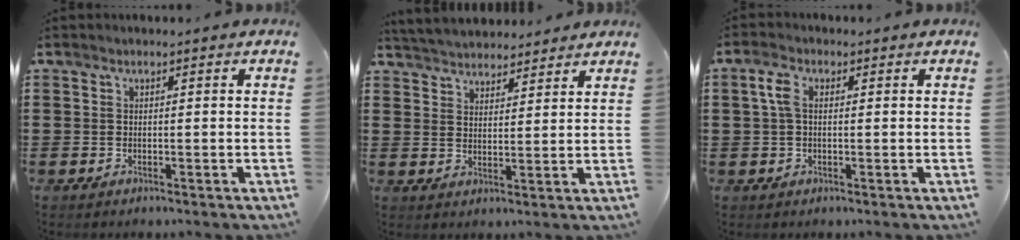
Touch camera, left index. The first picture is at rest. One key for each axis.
{"total": 4.1, "fx": 4.0, "fy": 0.6, "fz": 0.1, "tx": -0.018, "ty": -0.013, "tz": 0.074}
{"total": 3.5, "fx": 0.7, "fy": 1.9, "fz": 2.9, "tx": -0.071, "ty": 0.007, "tz": 0.008}